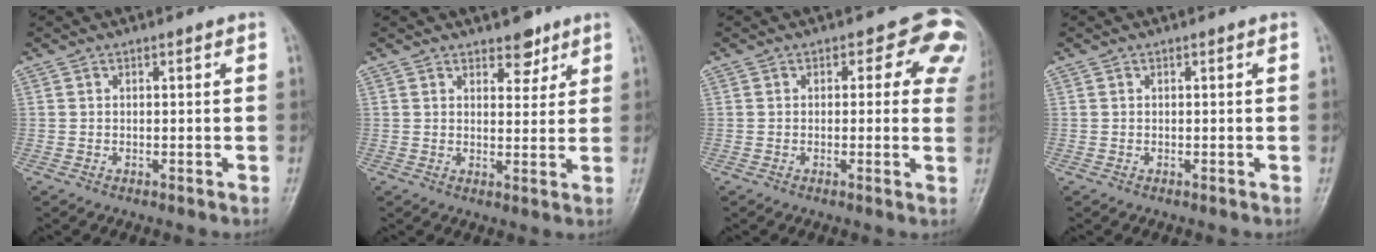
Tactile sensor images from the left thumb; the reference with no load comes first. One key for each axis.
{"total": 4.4, "fx": 3.1, "fy": 2.4, "fz": 2.0, "tx": -0.001, "ty": -0.019, "tz": 0.046}
{"total": 7.0, "fx": 3.2, "fy": 4.6, "fz": 4.2, "tx": 0.002, "ty": -0.007, "tz": 0.014}
{"total": 0.0}